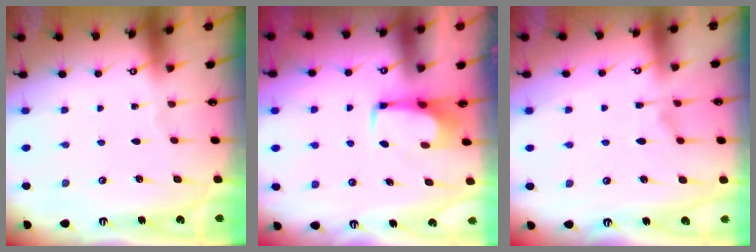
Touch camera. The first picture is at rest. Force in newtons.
{"total": 1.8, "press": 1.6, "slide": 0.6}
{"total": 1.4, "press": 0.2, "slide": 1.4}